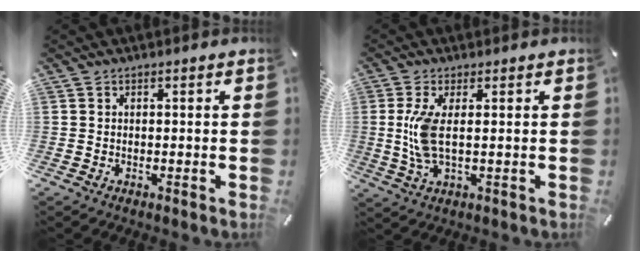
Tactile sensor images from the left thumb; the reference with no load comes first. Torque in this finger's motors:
{"motor_torque": [0.37, 0.25, 1.23, -0.11, 0.47]}